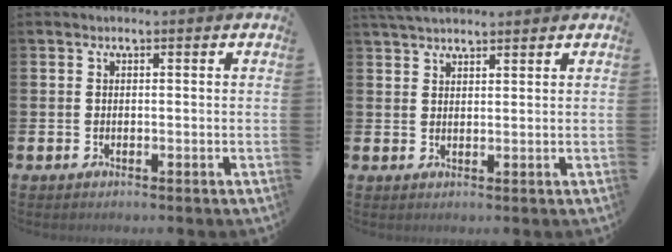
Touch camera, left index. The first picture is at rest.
{"total": 3.5, "force": [3.2, 0.7, 1.1], "torque": [-0.025, -0.008, 0.060]}